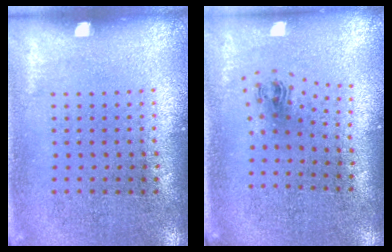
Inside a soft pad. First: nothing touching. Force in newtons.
{"total": 1.0, "press": 0.5, "slide": 0.9}